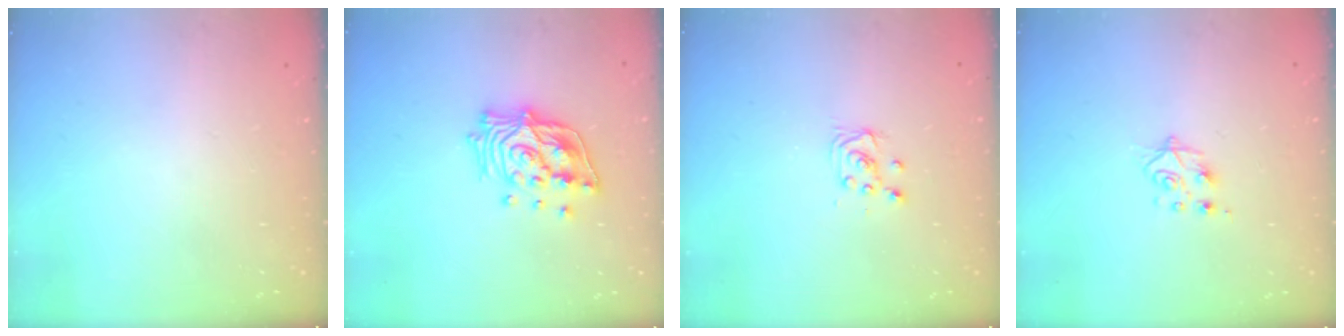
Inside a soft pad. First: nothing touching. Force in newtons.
{"total": 16.0, "press": 15.9, "slide": 2.3}
{"total": 3.8, "press": 3.8, "slide": 0.3}
{"total": 7.6, "press": 7.5, "slide": 0.7}